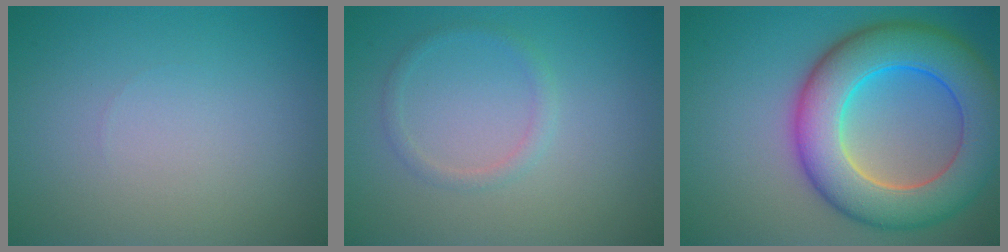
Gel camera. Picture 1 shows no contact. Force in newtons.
{"total": 1.2, "press": 1.2, "slide": 0.0}
{"total": 10.8, "press": 10.8, "slide": 0.5}